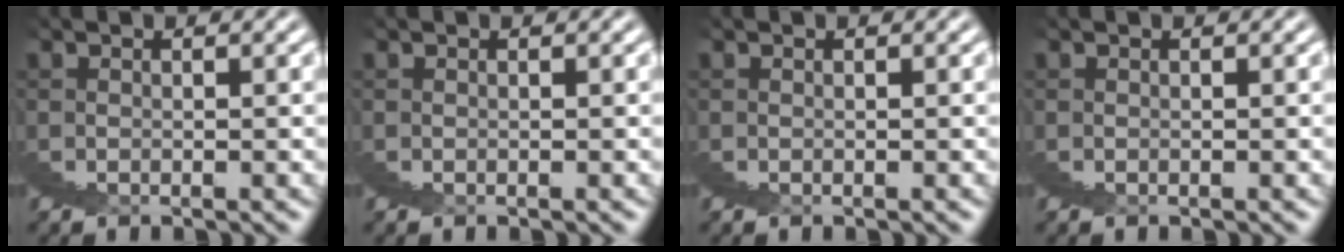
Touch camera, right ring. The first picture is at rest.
{"total": 0.0}
{"total": 0.0}
{"total": 0.0}